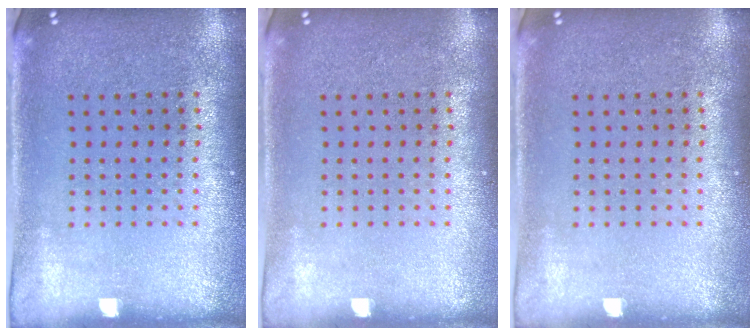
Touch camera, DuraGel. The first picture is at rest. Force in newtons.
{"total": 0.0}
{"total": 0.0}